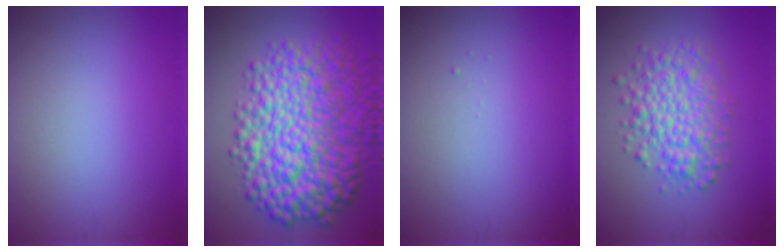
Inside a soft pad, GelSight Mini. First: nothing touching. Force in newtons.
{"total": 12.1, "press": 12.1, "slide": 0.1}
{"total": 0.0}
{"total": 5.2, "press": 5.2, "slide": 0.1}